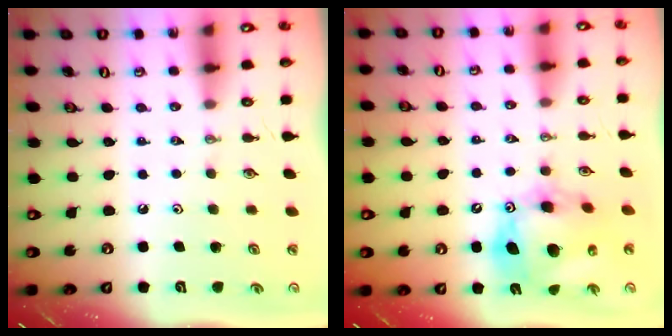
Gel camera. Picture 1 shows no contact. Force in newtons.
{"total": 14.7, "press": 14.6, "slide": 1.3}